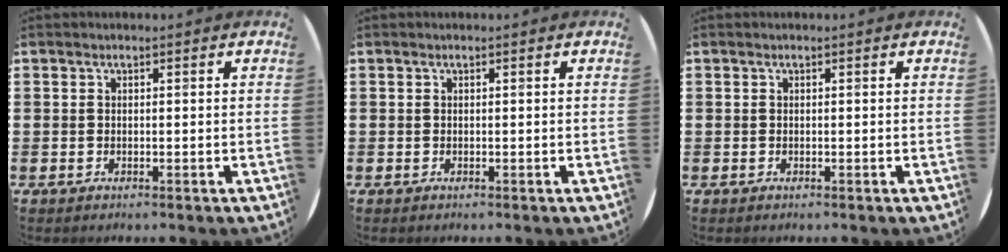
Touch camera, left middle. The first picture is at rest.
{"total": 0.0}
{"total": 0.0}